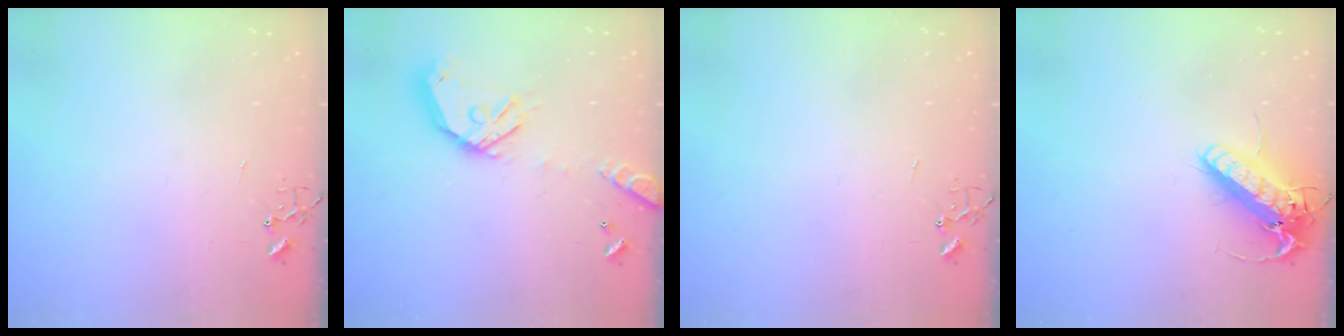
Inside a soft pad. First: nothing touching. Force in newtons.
{"total": 16.2, "press": 16.0, "slide": 2.7}
{"total": 0.0}
{"total": 15.9, "press": 15.7, "slide": 2.8}